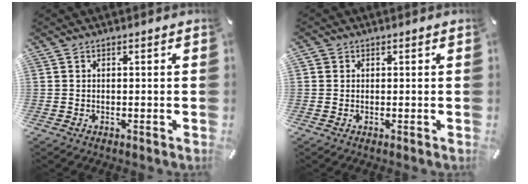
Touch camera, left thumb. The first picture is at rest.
{"total": 1.2, "force": [0.2, 1.1, 0.2], "torque": [-0.004, 0.007, 0.001]}